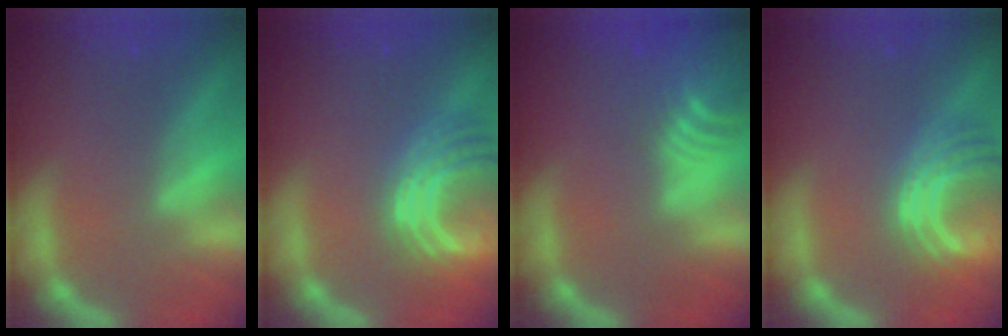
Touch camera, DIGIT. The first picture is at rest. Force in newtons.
{"total": 8.1}
{"total": 7.5}
{"total": 7.0}